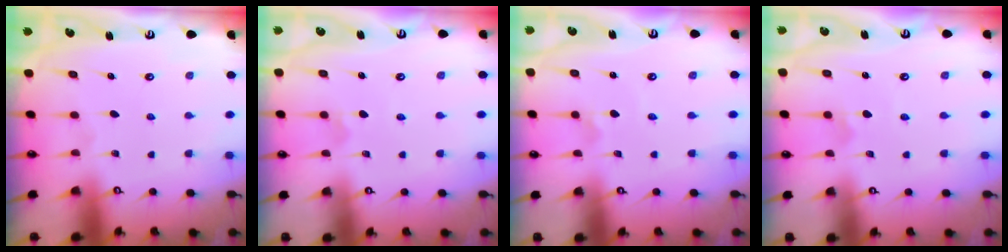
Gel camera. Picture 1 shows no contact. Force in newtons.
{"total": 2.7, "press": 2.7, "slide": 0.3}
{"total": 1.8, "press": 1.7, "slide": 0.4}
{"total": 2.5, "press": 2.5, "slide": 0.4}